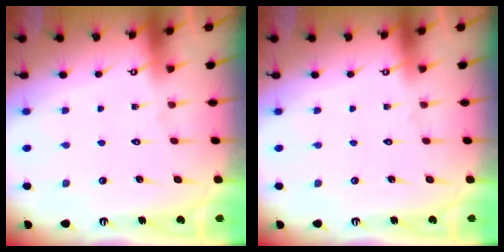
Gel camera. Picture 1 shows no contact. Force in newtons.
{"total": 0.0}